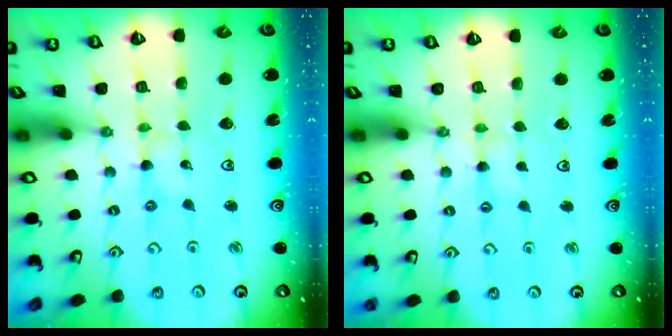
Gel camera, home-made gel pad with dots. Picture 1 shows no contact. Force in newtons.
{"total": 1.4, "press": 1.4, "slide": 0.3}